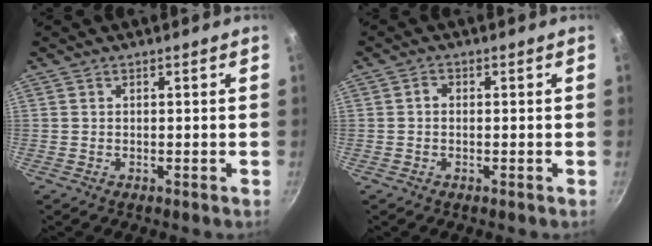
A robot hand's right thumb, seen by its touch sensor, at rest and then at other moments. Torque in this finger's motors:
{"motor_torque": [0.19, 0.53, 0.30, -0.12, 0.00]}